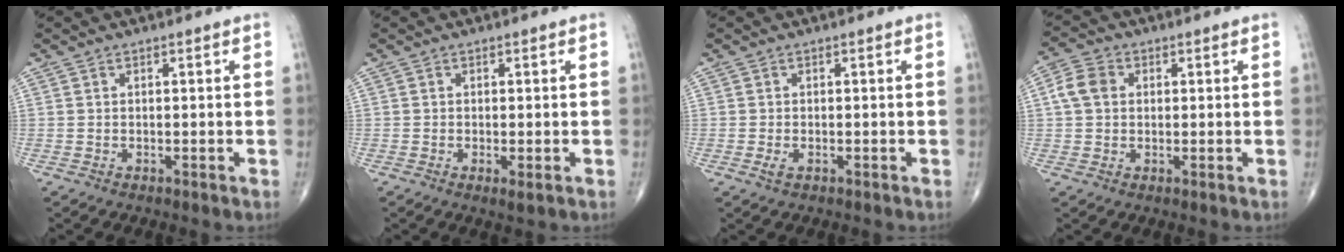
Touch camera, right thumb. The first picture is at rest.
{"total": 1.4, "force": [-0.5, 0.2, 1.3], "torque": [-0.025, -0.007, -0.010]}
{"total": 1.4, "force": [-0.6, 0.7, 1.1], "torque": [-0.022, 0.000, -0.010]}
{"total": 5.3, "force": [0.9, 4.2, 3.2], "torque": [-0.060, 0.012, 0.012]}